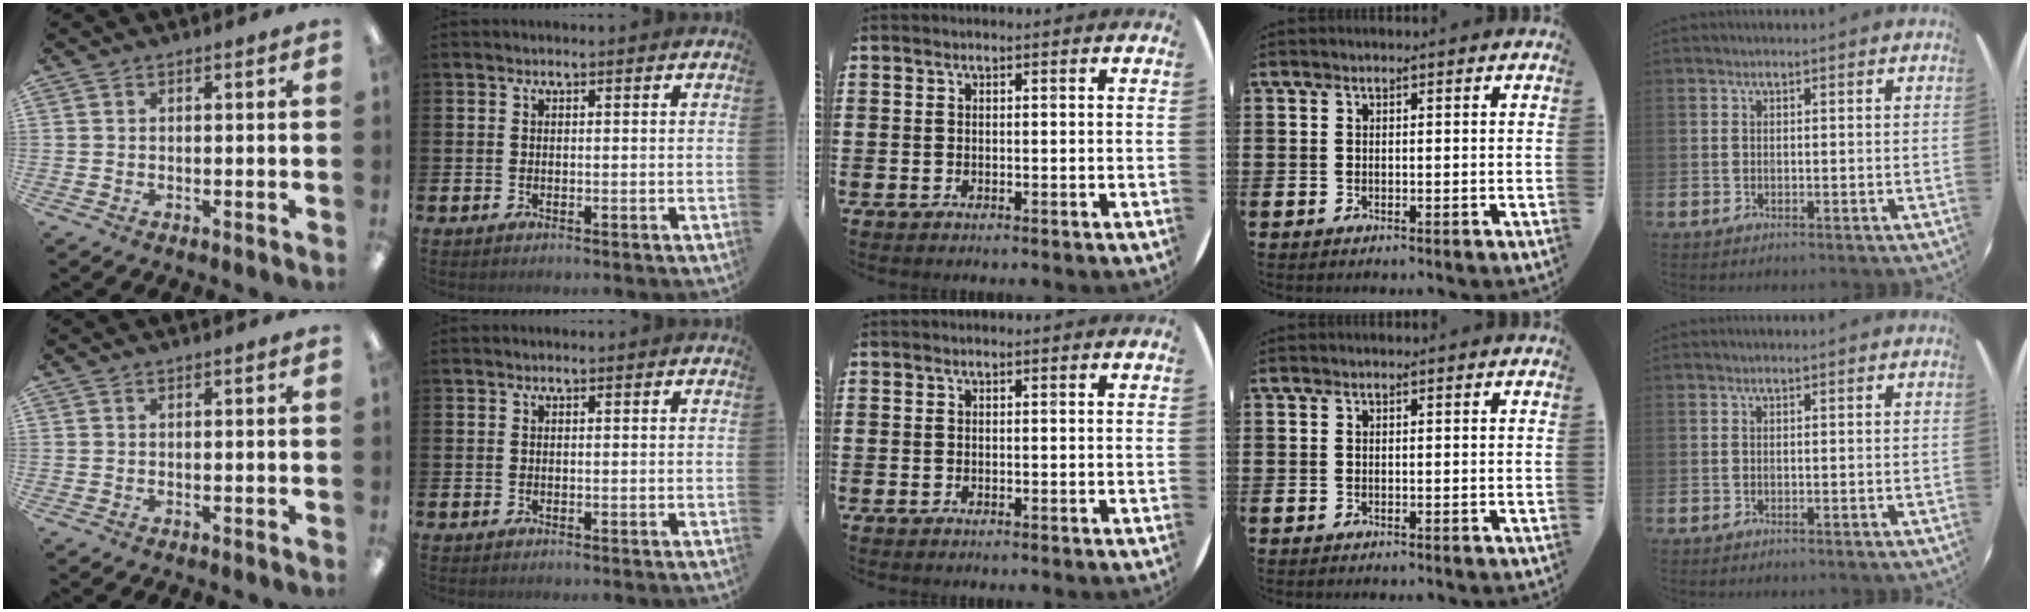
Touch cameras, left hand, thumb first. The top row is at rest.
{}